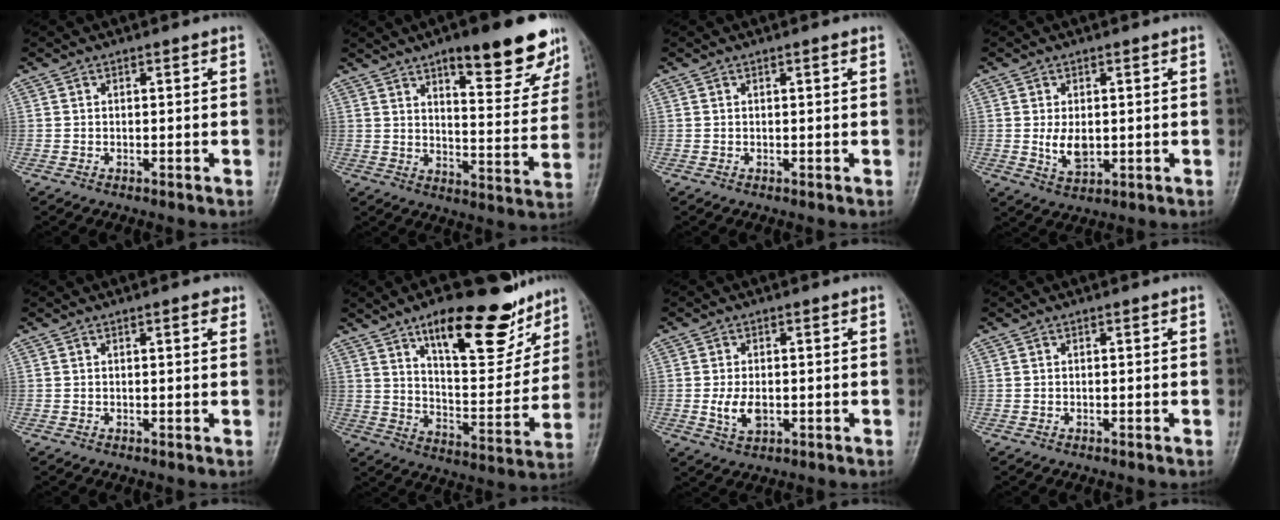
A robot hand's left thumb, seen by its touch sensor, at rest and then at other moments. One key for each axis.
{"total": 18.2, "fx": 11.7, "fy": 5.5, "fz": 12.8, "tx": -0.123, "ty": -0.063, "tz": 0.161}
{"total": 0.6, "fx": 0.3, "fy": 0.0, "fz": 0.5, "tx": -0.010, "ty": 0.000, "tz": 0.005}
{"total": 4.7, "fx": 0.1, "fy": 2.8, "fz": 3.7, "tx": -0.060, "ty": -0.011, "tz": 0.011}
{"total": 1.8, "fx": 1.1, "fy": 0.5, "fz": 1.4, "tx": -0.016, "ty": -0.003, "tz": 0.011}
{"total": 21.3, "fx": 13.5, "fy": 8.0, "fz": 14.4, "tx": -0.159, "ty": -0.068, "tz": 0.211}
{"total": 4.4, "fx": -0.5, "fy": 2.6, "fz": 3.5, "tx": -0.068, "ty": -0.007, "tz": -0.006}
{"total": 0.0}